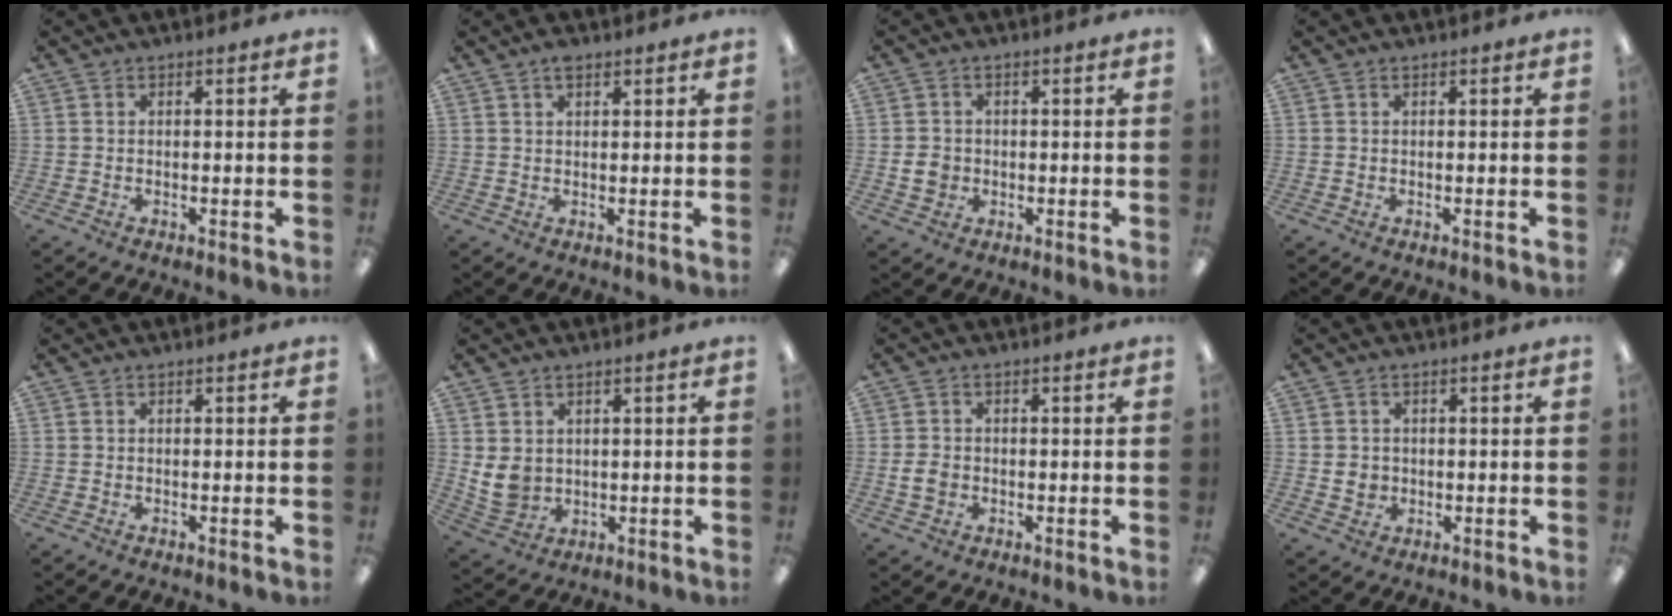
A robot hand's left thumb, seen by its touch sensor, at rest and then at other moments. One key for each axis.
{"total": 2.6, "fx": 1.8, "fy": 1.2, "fz": 1.5, "tx": -0.024, "ty": -0.001, "tz": 0.031}
{"total": 3.7, "fx": -0.4, "fy": 3.3, "fz": 1.7, "tx": -0.031, "ty": 0.008, "tz": -0.006}
{"total": 0.0}
{"total": 0.0}
{"total": 5.5, "fx": 2.3, "fy": 4.3, "fz": 2.5, "tx": -0.060, "ty": -0.013, "tz": 0.045}
{"total": 3.2, "fx": -0.4, "fy": 2.6, "fz": 1.9, "tx": -0.034, "ty": 0.006, "tz": -0.007}
{"total": 2.9, "fx": 0.2, "fy": 2.7, "fz": 1.1, "tx": -0.022, "ty": 0.005, "tz": 0.003}